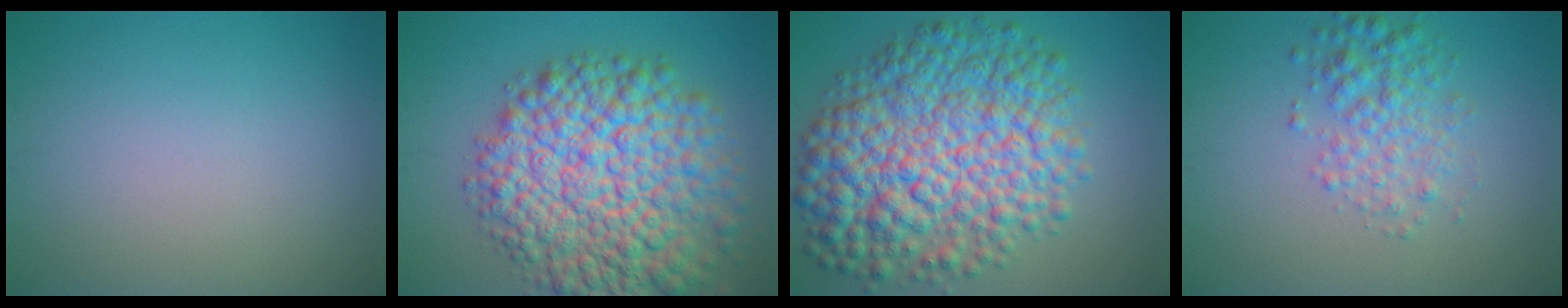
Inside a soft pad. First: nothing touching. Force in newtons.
{"total": 12.8, "press": 12.8, "slide": 0.4}
{"total": 12.2, "press": 12.2, "slide": 0.2}
{"total": 3.4, "press": 3.4, "slide": 0.0}